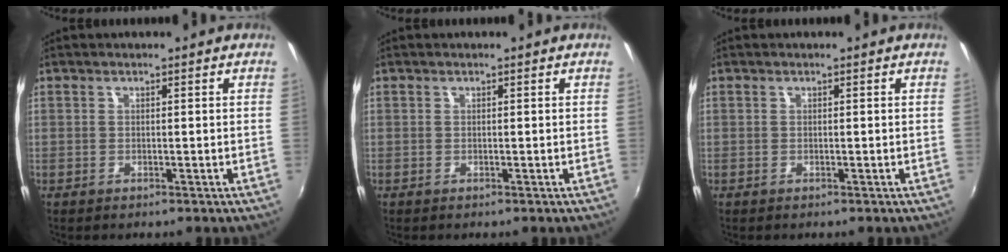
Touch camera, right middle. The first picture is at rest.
{"total": 0.0}
{"total": 0.0}